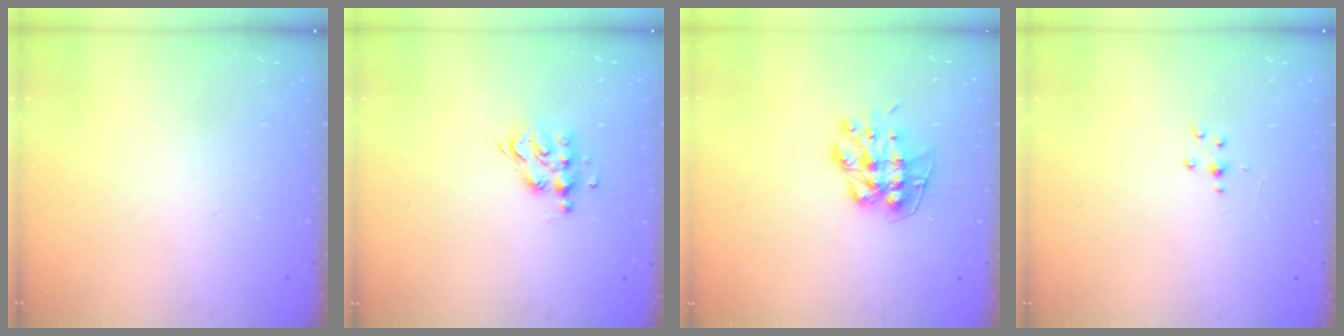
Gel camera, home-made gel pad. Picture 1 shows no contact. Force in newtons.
{"total": 8.0, "press": 8.0, "slide": 0.6}
{"total": 9.3, "press": 9.3, "slide": 0.8}
{"total": 2.2, "press": 2.1, "slide": 0.5}